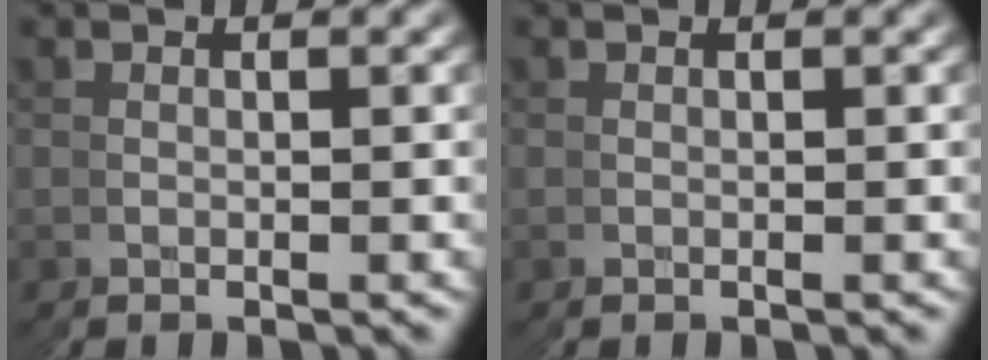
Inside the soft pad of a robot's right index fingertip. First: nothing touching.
{"total": 0.0}